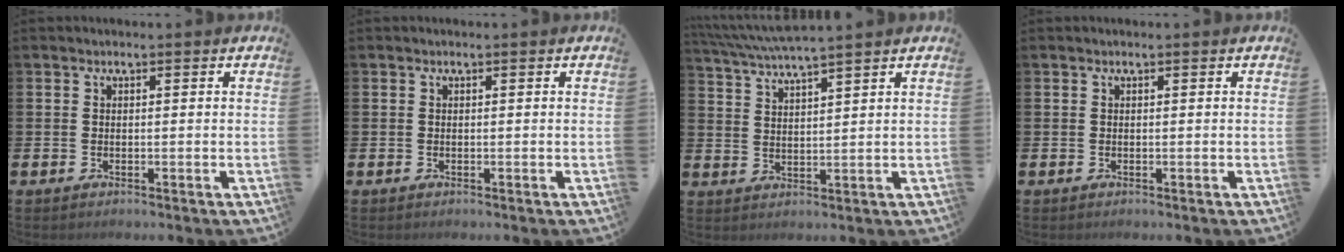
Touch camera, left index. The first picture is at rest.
{"total": 0.0}
{"total": 4.2, "force": [4.0, -0.3, 1.1], "torque": [-0.041, -0.021, 0.071]}
{"total": 0.0}